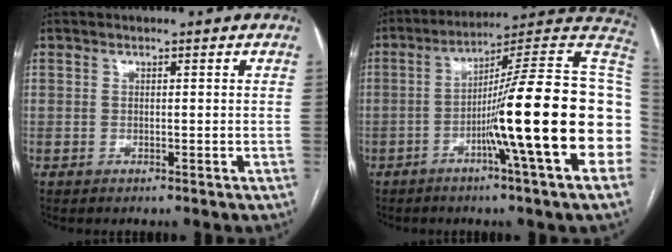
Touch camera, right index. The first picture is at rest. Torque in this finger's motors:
{"motor_torque": [2.14, 0.00, 1.05, 0.21]}